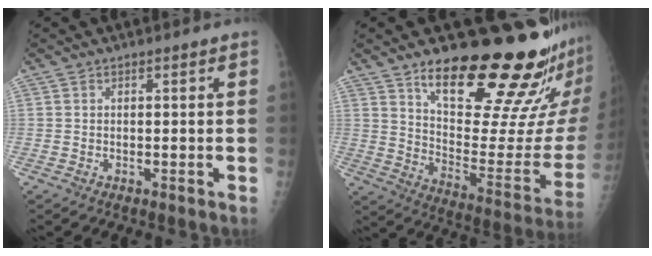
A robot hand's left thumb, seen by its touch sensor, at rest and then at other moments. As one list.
[{"total": 25.6, "force": [18.0, 6.5, 17.1], "torque": [-0.203, -0.116, 0.266]}]